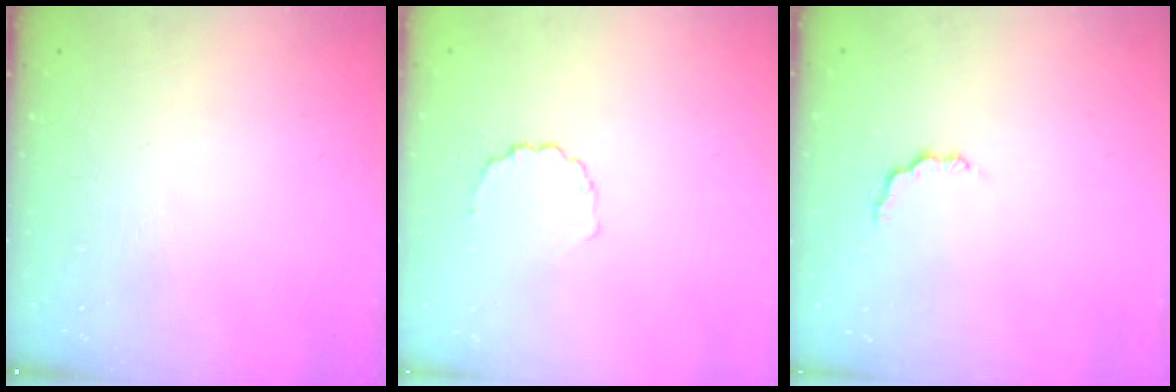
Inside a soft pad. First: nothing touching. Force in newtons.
{"total": 3.7, "press": 3.5, "slide": 1.3}
{"total": 3.2, "press": 3.1, "slide": 0.5}